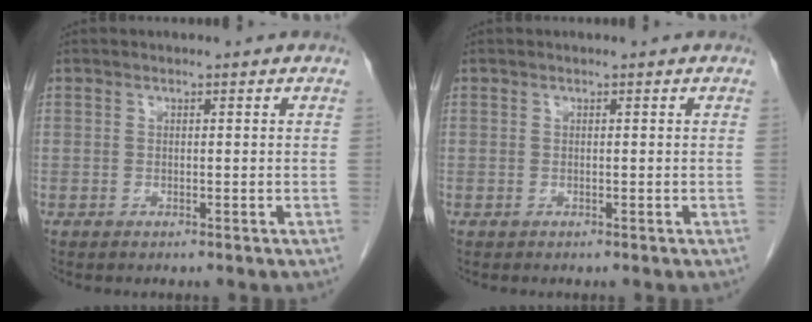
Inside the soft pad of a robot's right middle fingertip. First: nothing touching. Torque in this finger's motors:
{"motor_torque": [0.17, -0.10, 0.00, -0.01]}